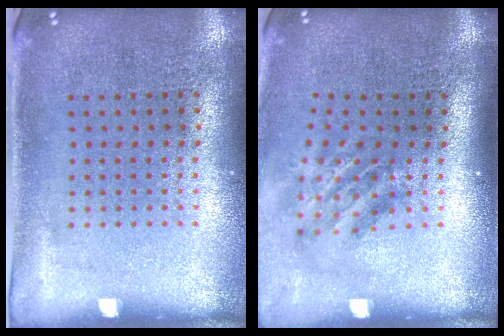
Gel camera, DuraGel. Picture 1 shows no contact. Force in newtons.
{"total": 1.9, "press": 1.2, "slide": 1.4}